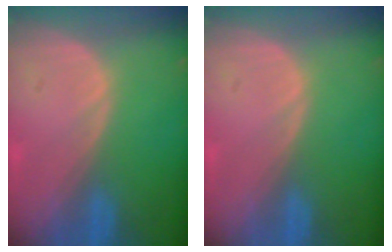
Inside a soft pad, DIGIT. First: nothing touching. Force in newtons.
{"total": 0.0}